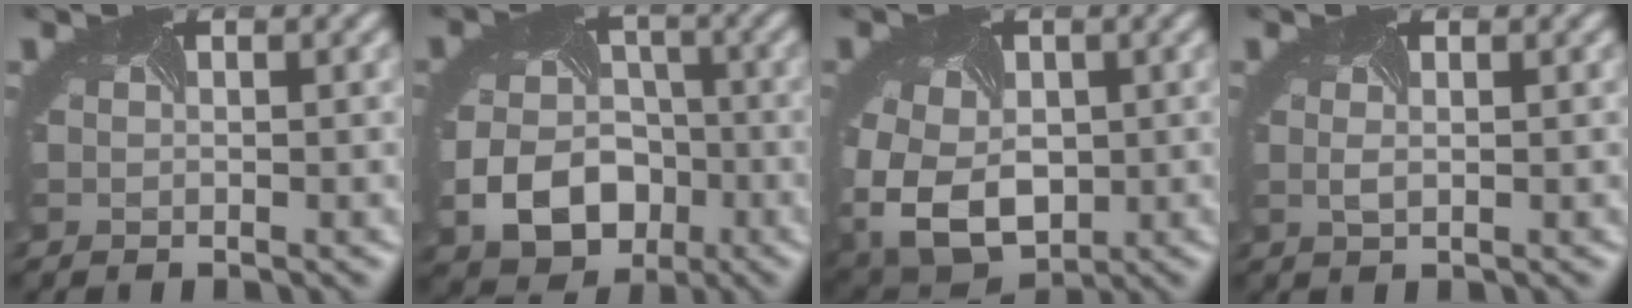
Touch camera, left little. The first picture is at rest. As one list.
[{"total": 7.1, "force": [-2.6, 5.3, 4.0], "torque": [-0.078, -0.022, -0.039]}, {"total": 9.3, "force": [-1.8, 6.8, 6.0], "torque": [-0.144, -0.043, -0.002]}, {"total": 1.0, "force": [0.3, 0.5, 0.8], "torque": [-0.016, -0.003, 0.001]}]